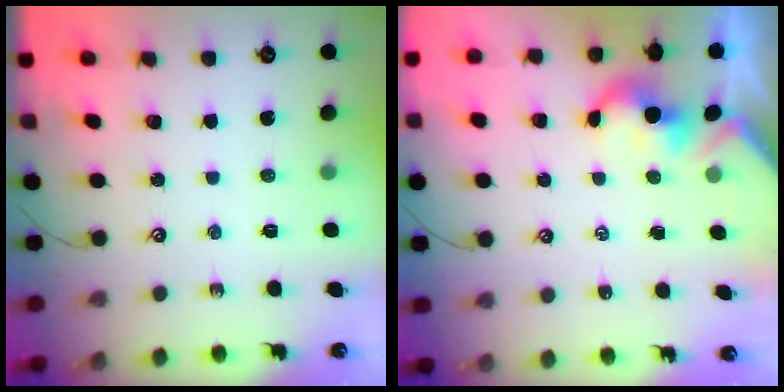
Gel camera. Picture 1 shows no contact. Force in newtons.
{"total": 1.9, "press": 1.9, "slide": 0.2}